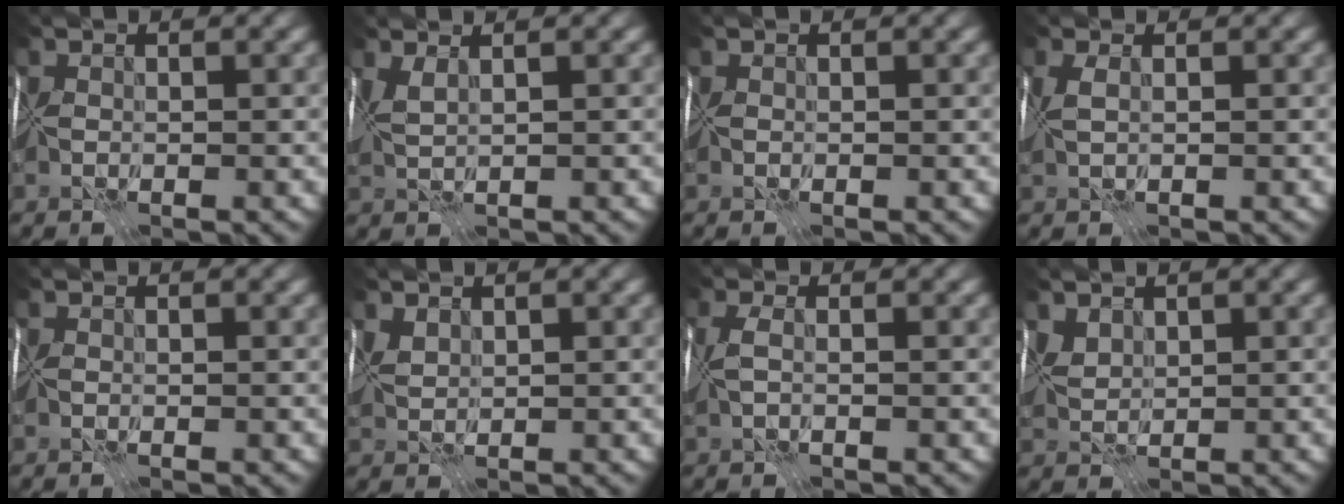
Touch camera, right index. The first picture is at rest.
{"total": 1.7, "force": [0.9, -1.4, 0.2], "torque": [-0.001, 0.000, 0.025]}
{"total": 0.0}
{"total": 1.0, "force": [0.5, -0.5, 0.7], "torque": [-0.013, 0.000, 0.017]}
{"total": 0.0}
{"total": 1.2, "force": [1.0, -0.7, -0.3], "torque": [0.011, -0.003, 0.025]}
{"total": 1.1, "force": [0.2, -0.1, 1.1], "torque": [-0.024, 0.001, 0.006]}
{"total": 1.4, "force": [1.2, -0.6, -0.4], "torque": [0.014, -0.005, 0.030]}